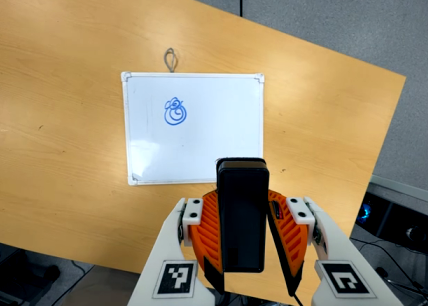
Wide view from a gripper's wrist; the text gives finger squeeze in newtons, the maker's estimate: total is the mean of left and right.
{"total": 6.3, "left": 5.0, "right": 7.6}